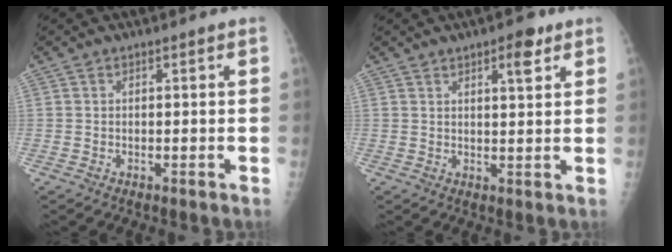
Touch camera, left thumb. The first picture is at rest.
{"total": 4.6, "force": [2.7, 1.5, 3.4], "torque": [-0.039, -0.014, 0.038]}